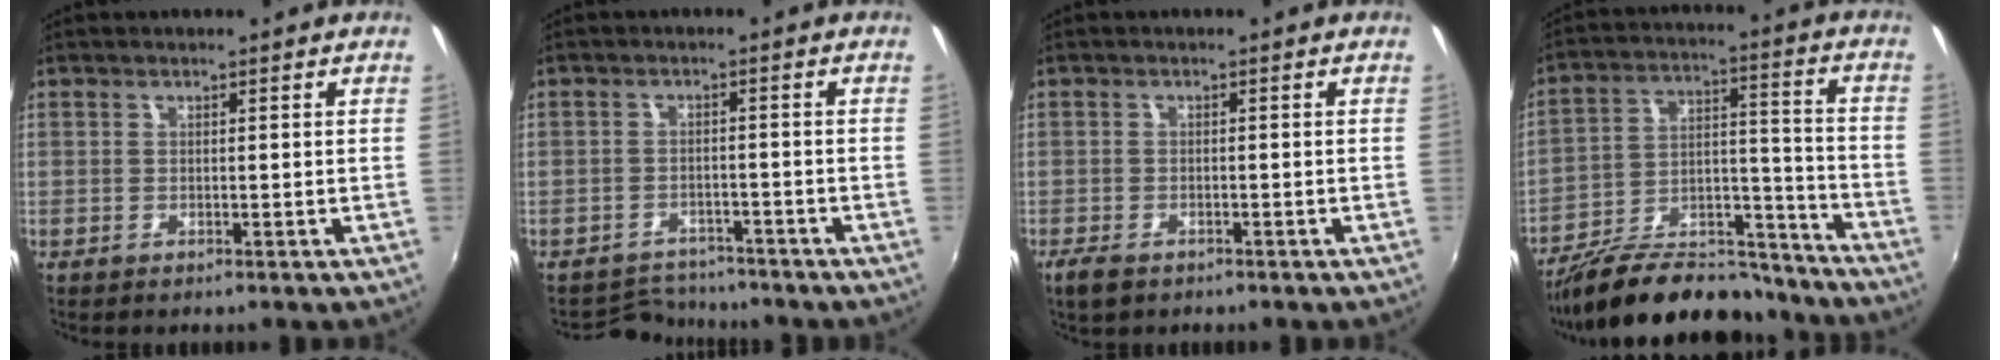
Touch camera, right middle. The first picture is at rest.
{"total": 5.4, "force": [-5.0, 1.8, -0.4], "torque": [-0.009, 0.010, -0.082]}
{"total": 3.4, "force": [-2.4, 1.7, 1.7], "torque": [-0.042, -0.009, -0.043]}
{"total": 21.9, "force": [-18.5, 7.6, 9.0], "torque": [-0.158, 0.032, -0.272]}